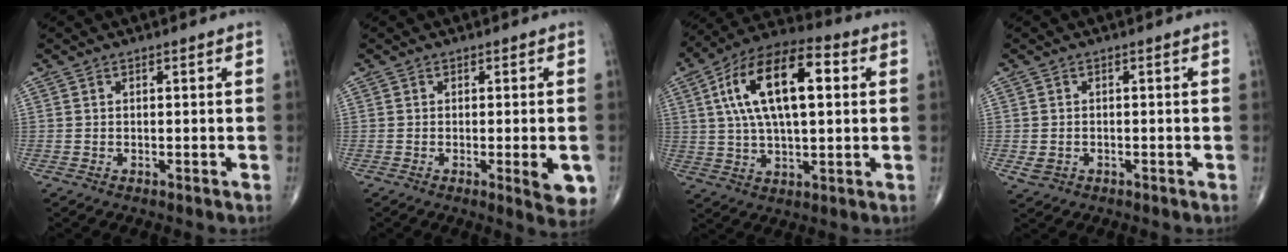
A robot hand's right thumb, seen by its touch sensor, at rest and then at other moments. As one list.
[{"total": 5.4, "force": [-1.4, 1.4, 5.1], "torque": [-0.057, -0.009, -0.015]}, {"total": 18.8, "force": [4.4, 8.4, 16.2], "torque": [-0.277, 0.022, 0.068]}, {"total": 2.1, "force": [-0.6, 1.7, 1.0], "torque": [-0.017, 0.002, -0.004]}]